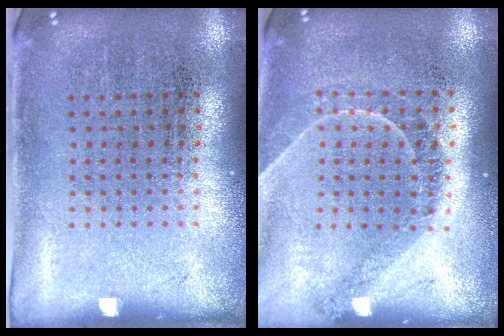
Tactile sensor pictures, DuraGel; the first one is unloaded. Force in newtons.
{"total": 1.2, "press": 1.2, "slide": 0.4}